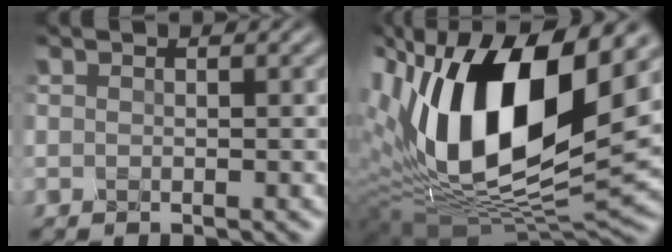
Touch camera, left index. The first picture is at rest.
{"total": 15.9, "force": [3.9, 7.8, 13.3], "torque": [-0.273, 0.008, 0.071]}